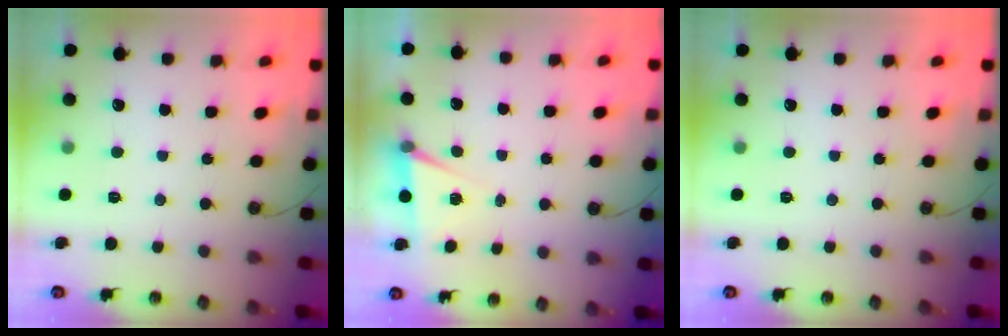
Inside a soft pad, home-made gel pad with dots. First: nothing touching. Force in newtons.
{"total": 5.3, "press": 2.5, "slide": 4.6}
{"total": 0.0}